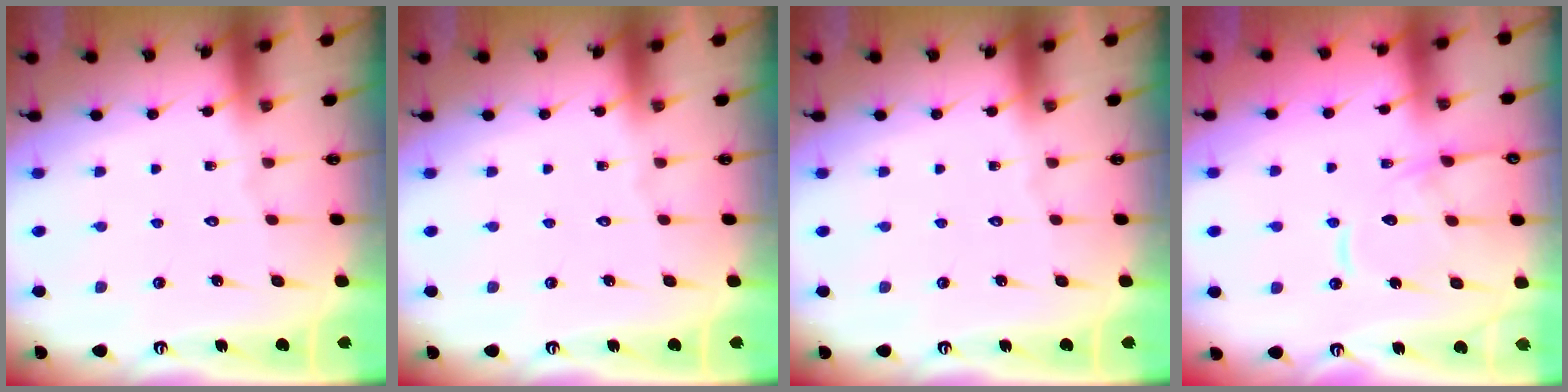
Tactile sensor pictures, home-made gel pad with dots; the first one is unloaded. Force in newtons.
{"total": 0.0}
{"total": 0.0}
{"total": 11.6, "press": 11.5, "slide": 1.3}